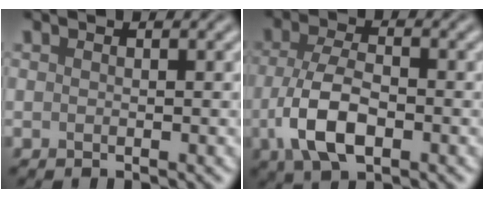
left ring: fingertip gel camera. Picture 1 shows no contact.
{"total": 6.0, "force": [-2.0, 2.9, 4.9], "torque": [-0.102, -0.003, -0.043]}